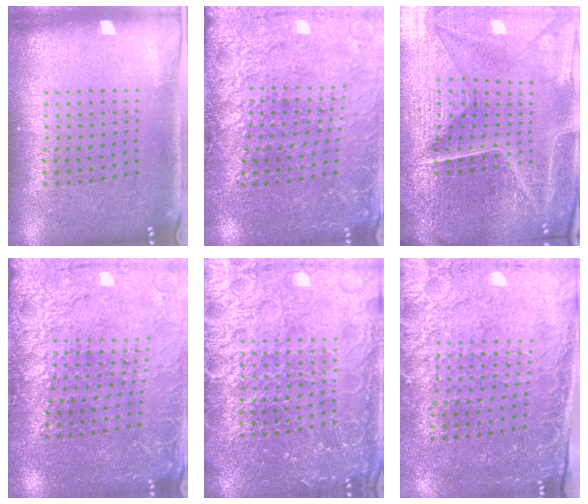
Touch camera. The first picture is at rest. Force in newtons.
{"total": 2.8, "press": 2.8, "slide": 0.1}
{"total": 6.3, "press": 5.6, "slide": 2.8}
{"total": 2.8, "press": 2.8, "slide": 0.1}
{"total": 6.9, "press": 6.8, "slide": 0.8}
{"total": 2.8, "press": 2.6, "slide": 1.1}